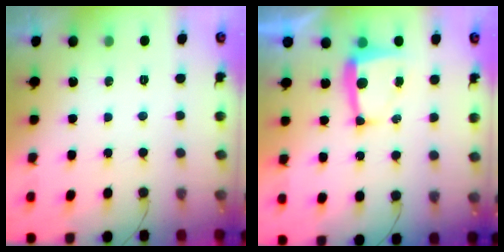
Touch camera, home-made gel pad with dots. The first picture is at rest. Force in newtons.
{"total": 5.9, "press": 5.9, "slide": 0.2}